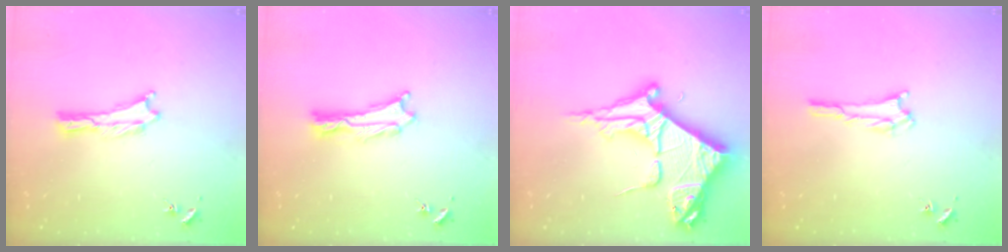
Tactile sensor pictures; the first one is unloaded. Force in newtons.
{"total": 1.1, "press": 1.1, "slide": 0.2}
{"total": 10.6, "press": 10.5, "slide": 1.3}
{"total": 1.8, "press": 1.8, "slide": 0.2}